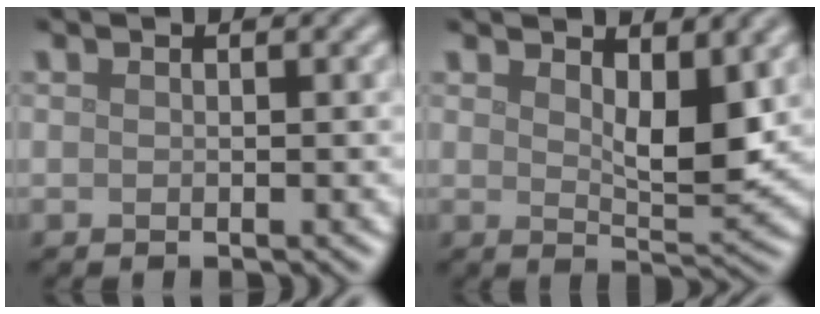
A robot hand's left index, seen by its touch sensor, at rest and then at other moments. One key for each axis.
{"total": 4.4, "fx": 1.8, "fy": 1.8, "fz": 3.6, "tx": -0.060, "ty": -0.006, "tz": 0.033}